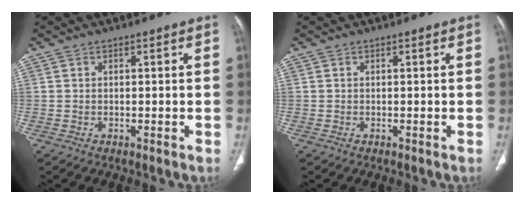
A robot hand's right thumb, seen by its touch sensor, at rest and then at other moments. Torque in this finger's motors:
{"motor_torque": [0.04, -0.02, 0.00, 0.00, 0.02]}